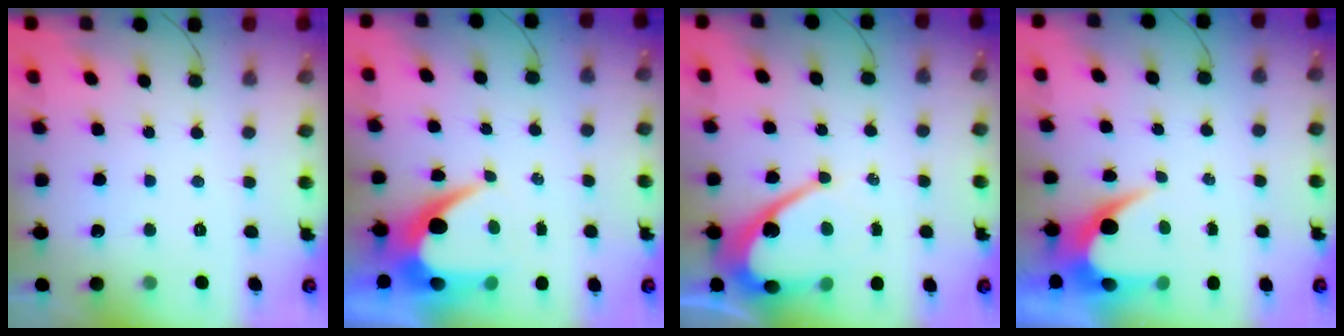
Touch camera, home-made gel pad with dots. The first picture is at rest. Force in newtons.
{"total": 7.8, "press": 7.7, "slide": 0.7}
{"total": 11.6, "press": 11.6, "slide": 0.9}
{"total": 6.1, "press": 6.1, "slide": 0.4}